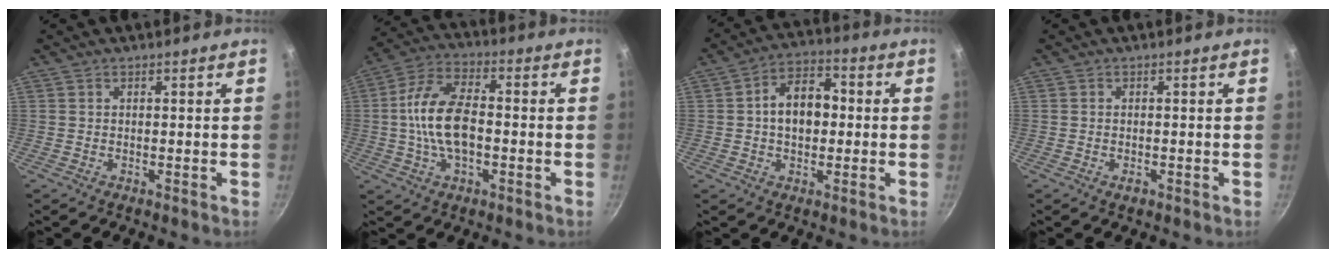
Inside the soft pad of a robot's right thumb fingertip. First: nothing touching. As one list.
[{"total": 13.1, "force": [-1.1, 7.0, 11.1], "torque": [-0.202, 0.032, -0.030]}, {"total": 9.9, "force": [0.3, 6.7, 7.3], "torque": [-0.083, 0.024, -0.005]}, {"total": 1.2, "force": [-0.5, 0.6, 0.9], "torque": [-0.016, 0.001, -0.010]}]